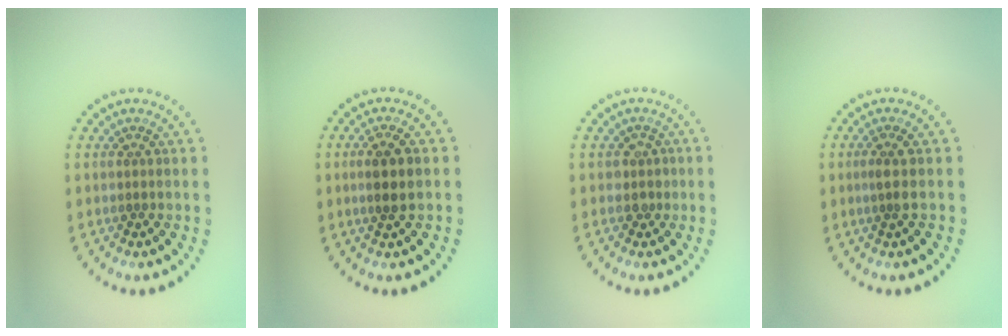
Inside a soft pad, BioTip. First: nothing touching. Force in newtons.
{"total": 2.6, "press": 2.3, "slide": 1.0}
{"total": 1.3, "press": 1.1, "slide": 0.7}
{"total": 1.6, "press": 1.2, "slide": 1.0}